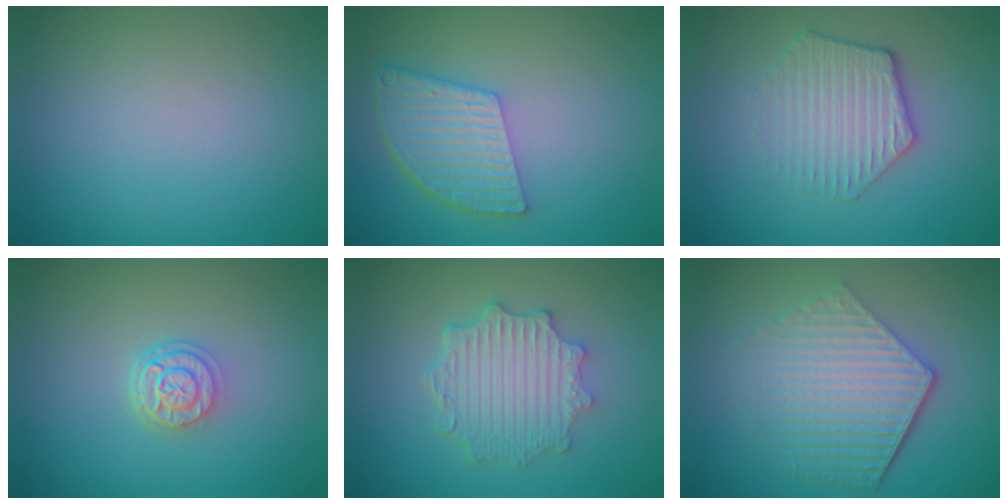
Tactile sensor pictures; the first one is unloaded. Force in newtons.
{"total": 5.6, "press": 4.1, "slide": 3.8}
{"total": 3.3, "press": 3.2, "slide": 1.0}
{"total": 2.8, "press": 2.1, "slide": 1.8}
{"total": 4.7, "press": 3.8, "slide": 2.8}
{"total": 6.1, "press": 4.4, "slide": 4.2}